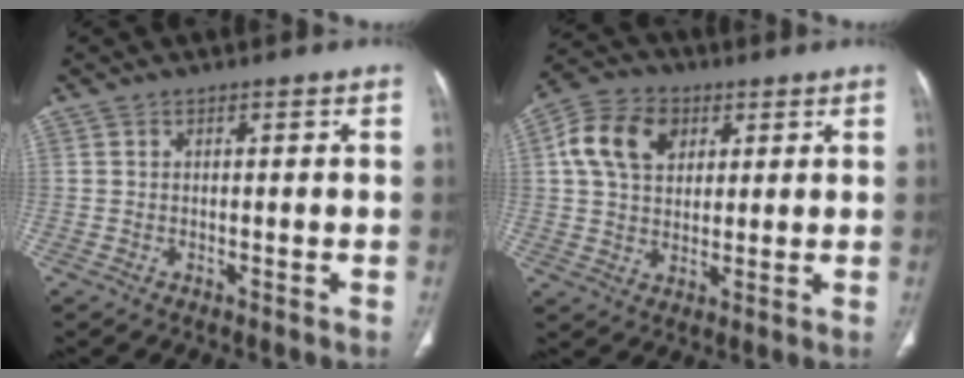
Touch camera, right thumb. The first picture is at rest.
{"total": 11.3, "force": [3.7, 8.1, 7.0], "torque": [-0.114, 0.006, 0.062]}